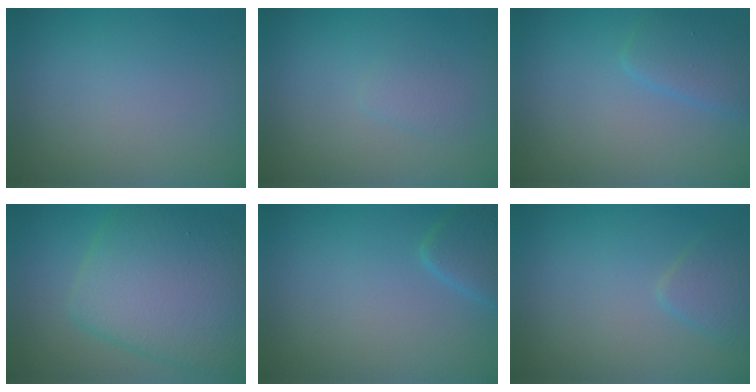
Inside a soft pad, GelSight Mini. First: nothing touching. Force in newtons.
{"total": 1.0, "press": 1.0, "slide": 0.1}
{"total": 2.6, "press": 2.6, "slide": 0.1}
{"total": 8.7, "press": 8.7, "slide": 0.4}
{"total": 2.3, "press": 2.3, "slide": 0.2}
{"total": 1.9, "press": 1.9, "slide": 0.2}